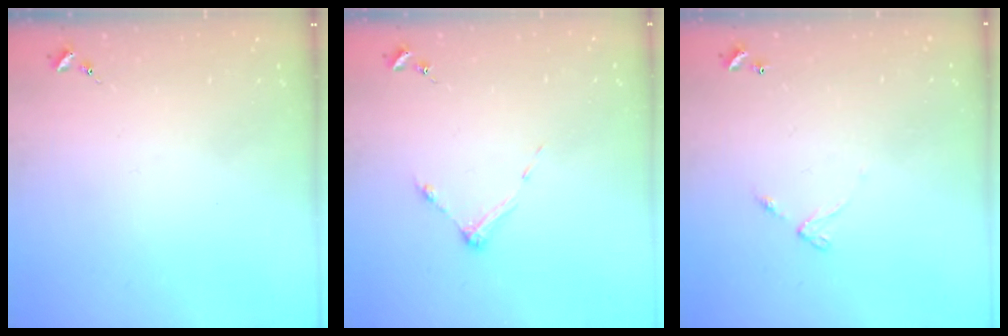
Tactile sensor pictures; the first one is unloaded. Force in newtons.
{"total": 6.9, "press": 6.9, "slide": 0.5}
{"total": 5.1, "press": 5.1, "slide": 0.4}